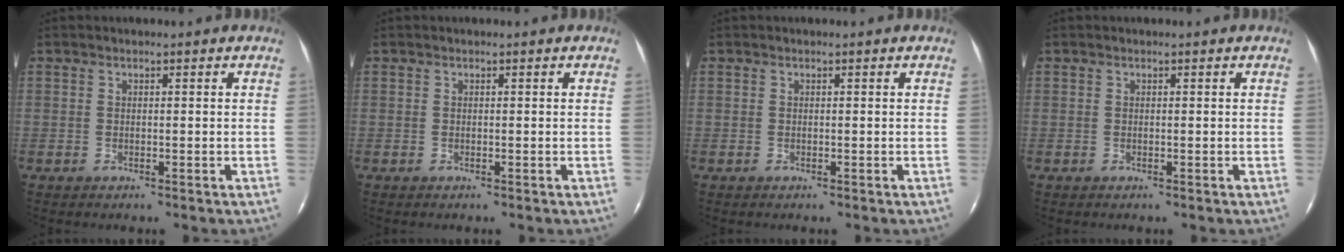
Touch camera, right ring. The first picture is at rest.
{"total": 0.0}
{"total": 0.0}
{"total": 0.0}